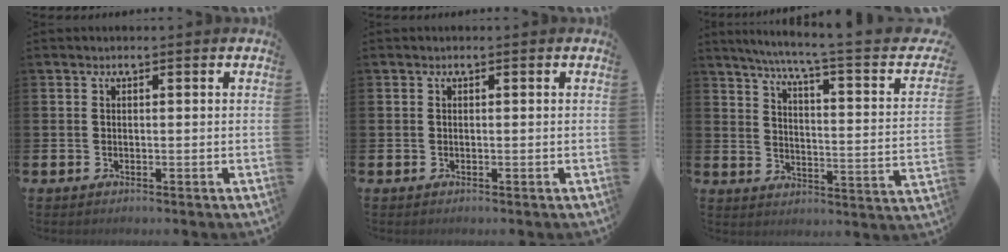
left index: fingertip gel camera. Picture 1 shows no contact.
{"total": 0.0}
{"total": 5.7, "force": [4.3, -0.7, 3.7], "torque": [-0.075, -0.046, 0.059]}